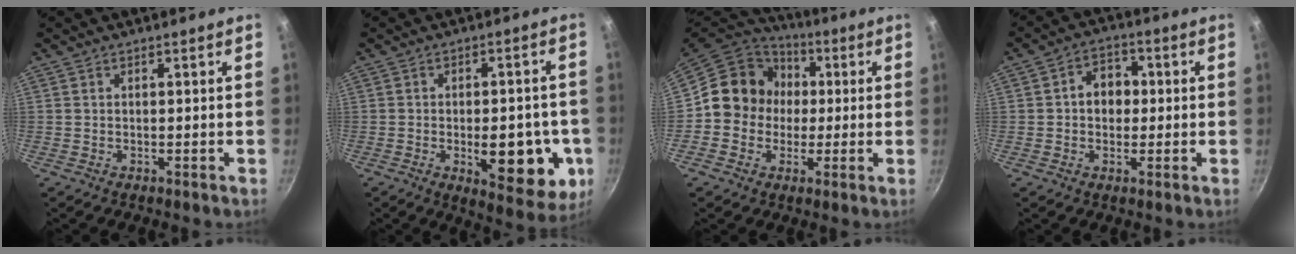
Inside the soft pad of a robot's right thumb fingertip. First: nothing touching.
{"total": 15.4, "force": [-3.5, 7.1, 13.2], "torque": [-0.129, -0.002, -0.038]}
{"total": 13.2, "force": [0.7, 12.2, 5.1], "torque": [-0.043, 0.029, -0.007]}
{"total": 6.7, "force": [0.4, 5.3, 4.0], "torque": [-0.024, 0.014, -0.002]}